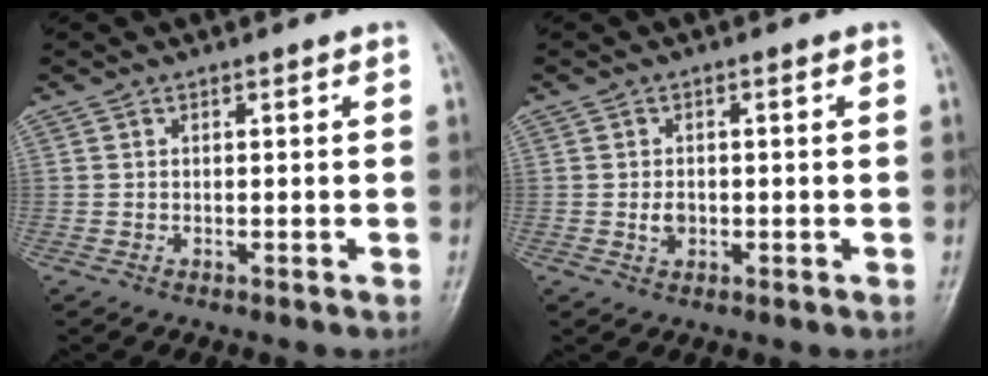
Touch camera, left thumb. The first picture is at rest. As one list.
[{"total": 2.1, "force": [-0.3, 1.6, 1.4], "torque": [-0.019, 0.001, -0.005]}]